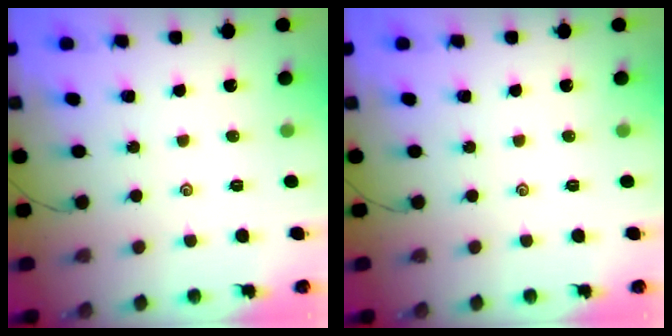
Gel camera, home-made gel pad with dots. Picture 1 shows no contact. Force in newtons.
{"total": 0.0}